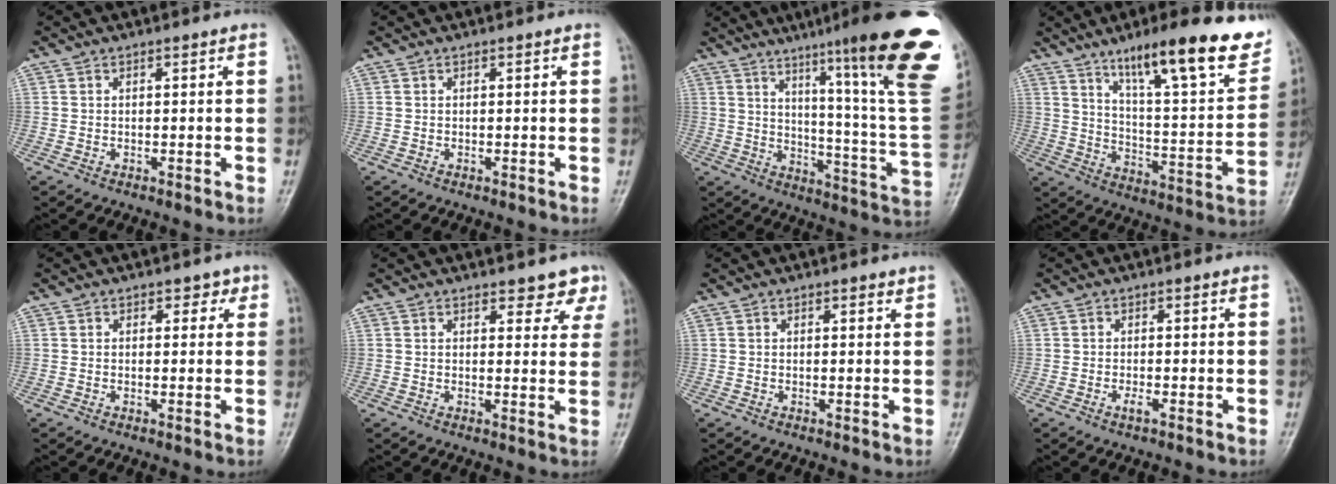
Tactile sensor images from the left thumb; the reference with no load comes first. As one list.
[{"total": 0.0}, {"total": 27.2, "force": [16.1, 2.0, 21.8], "torque": [-0.260, -0.085, 0.221]}, {"total": 23.0, "force": [14.5, 5.0, 17.2], "torque": [-0.222, -0.054, 0.225]}, {"total": 1.9, "force": [1.0, 1.5, 0.8], "torque": [0.011, -0.001, 0.005]}, {"total": 4.5, "force": [3.7, 2.1, 1.4], "torque": [0.015, -0.022, 0.036]}, {"total": 0.8, "force": [0.6, 0.4, 0.4], "torque": [-0.004, -0.004, 0.006]}, {"total": 1.4, "force": [-0.7, 0.4, 1.1], "torque": [-0.024, 0.000, -0.014]}]